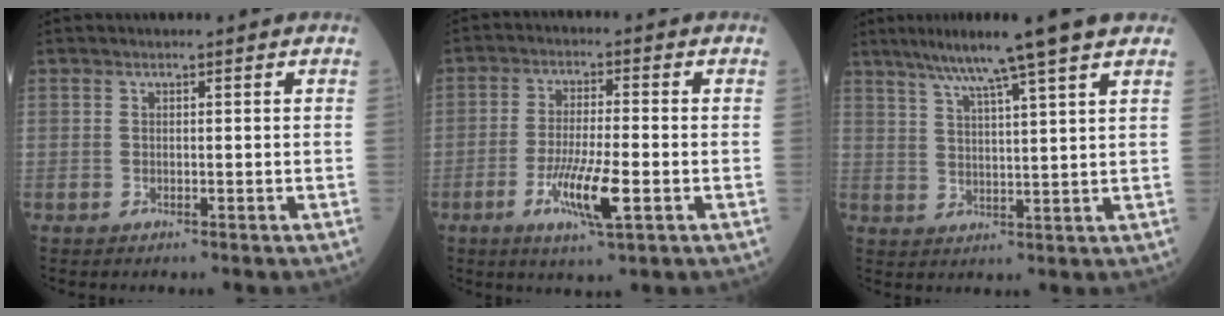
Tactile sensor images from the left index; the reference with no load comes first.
{"total": 7.9, "force": [-3.1, 0.8, 7.2], "torque": [-0.137, -0.013, -0.058]}
{"total": 10.8, "force": [8.1, -0.7, 7.0], "torque": [-0.114, 0.020, 0.119]}